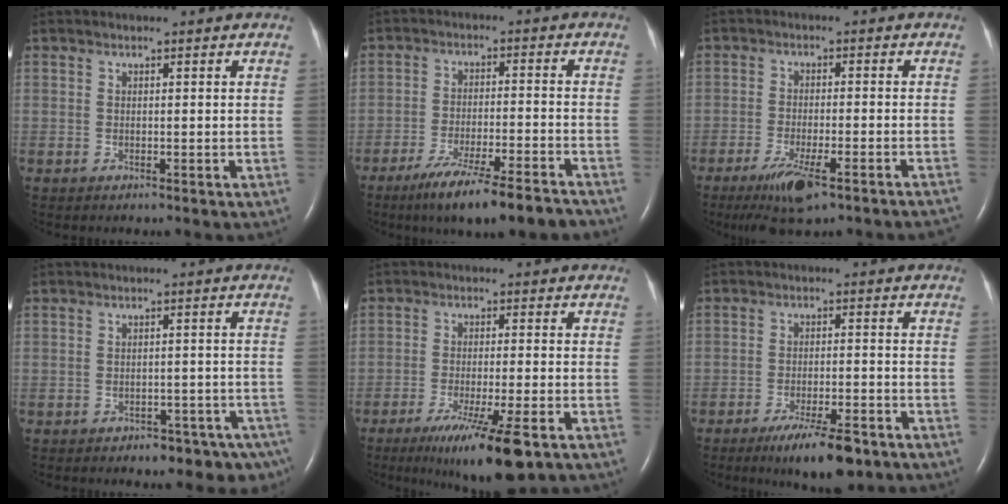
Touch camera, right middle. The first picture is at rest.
{"total": 13.6, "force": [-10.8, 0.7, 8.3], "torque": [-0.125, -0.026, -0.169]}
{"total": 10.5, "force": [-7.8, 1.0, 7.0], "torque": [-0.105, -0.022, -0.124]}
{"total": 7.9, "force": [-5.9, 4.2, 3.2], "torque": [-0.025, 0.016, -0.068]}
{"total": 10.6, "force": [-6.2, 0.5, 8.6], "torque": [-0.145, -0.030, -0.096]}
{"total": 8.2, "force": [-5.6, 1.5, 5.8], "torque": [-0.096, -0.013, -0.088]}